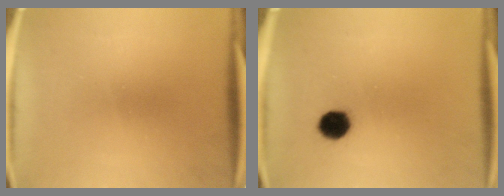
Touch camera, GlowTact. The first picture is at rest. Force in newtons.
{"total": 5.3}